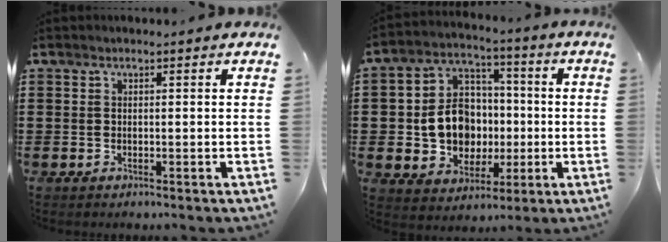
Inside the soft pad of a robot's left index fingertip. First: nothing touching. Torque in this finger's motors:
{"motor_torque": [1.85, 0.29, 0.55, 0.14]}